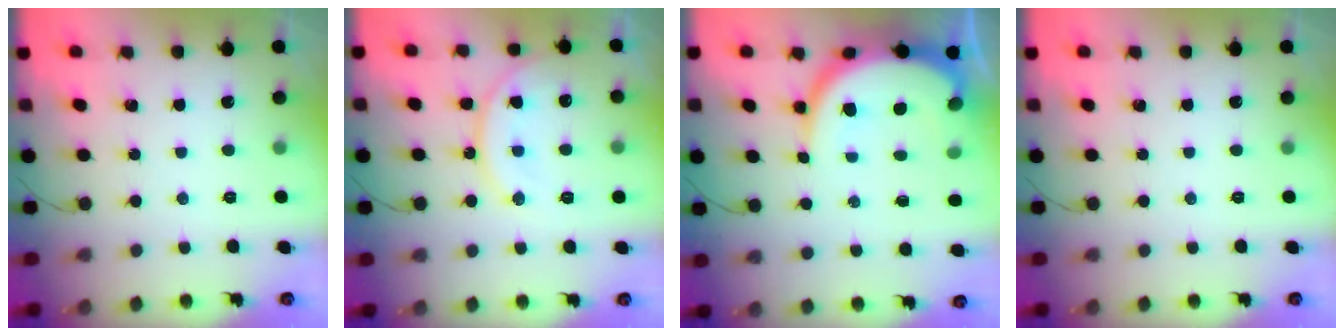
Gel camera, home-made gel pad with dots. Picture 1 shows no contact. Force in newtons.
{"total": 14.4, "press": 14.3, "slide": 1.4}
{"total": 11.3, "press": 11.3, "slide": 0.6}
{"total": 0.0}